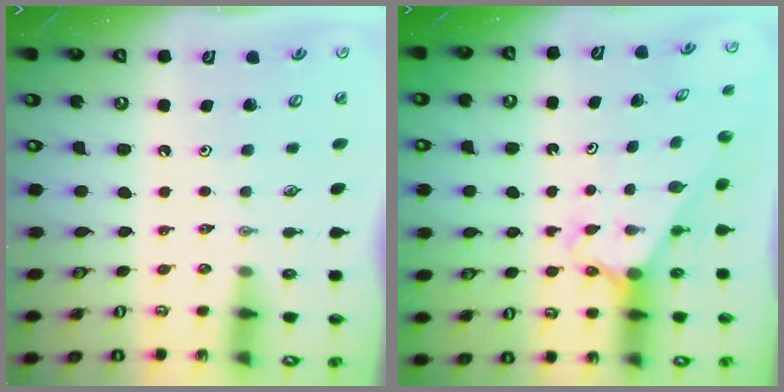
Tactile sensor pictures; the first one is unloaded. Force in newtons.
{"total": 2.4, "press": 2.4, "slide": 0.2}